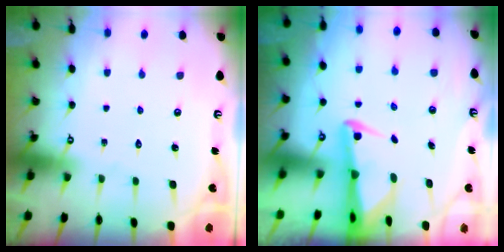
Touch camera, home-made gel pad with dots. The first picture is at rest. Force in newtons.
{"total": 2.9, "press": 2.8, "slide": 0.7}